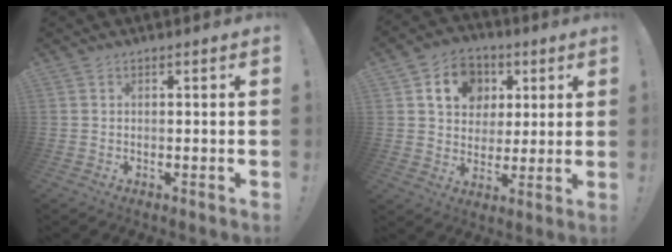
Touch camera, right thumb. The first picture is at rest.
{"total": 13.0, "force": [4.6, 10.8, 5.5], "torque": [-0.074, -0.012, 0.093]}